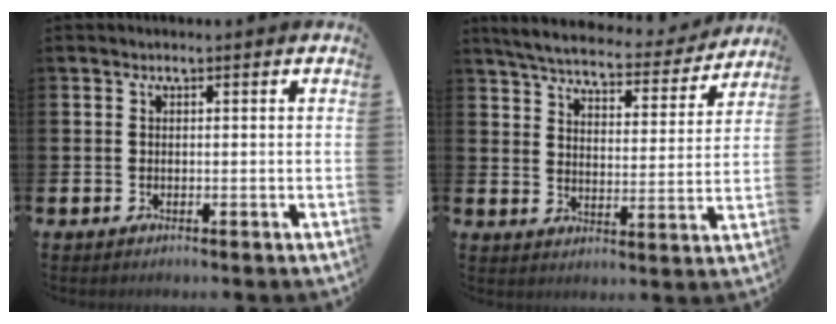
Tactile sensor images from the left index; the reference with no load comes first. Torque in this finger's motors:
{"motor_torque": [1.06, -1.08, 0.52, 0.13]}